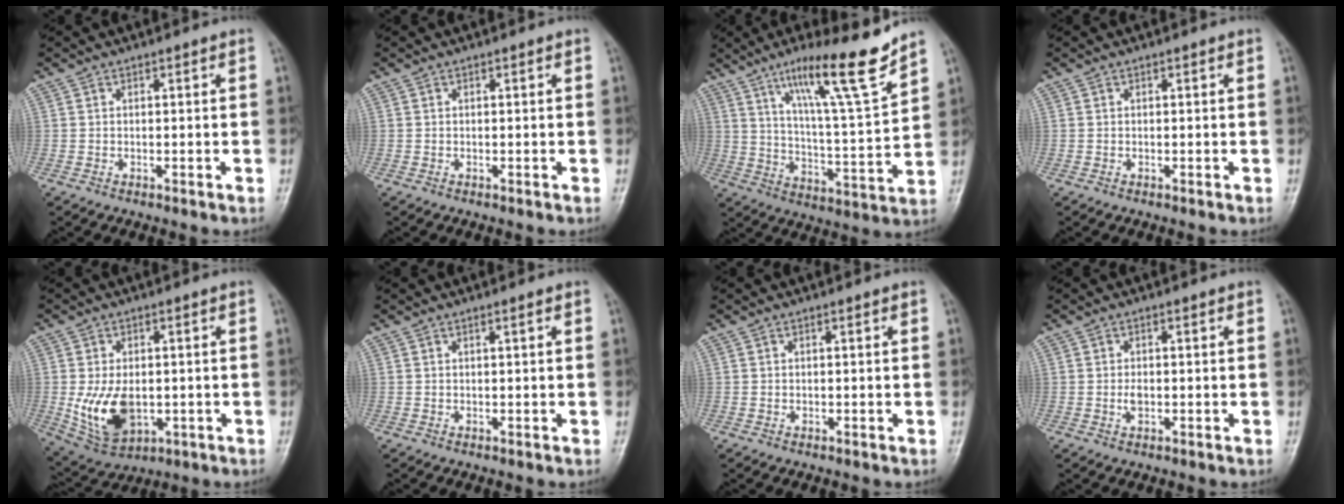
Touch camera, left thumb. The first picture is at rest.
{"total": 0.0}
{"total": 16.6, "force": [11.5, 1.0, 12.0], "torque": [-0.180, -0.069, 0.189]}
{"total": 0.0}
{"total": 10.7, "force": [-1.3, 6.7, 8.2], "torque": [-0.140, -0.009, -0.005]}
{"total": 0.6, "force": [0.3, -0.1, 0.5], "torque": [-0.011, -0.001, 0.007]}
{"total": 0.0}
{"total": 1.7, "force": [-0.2, 1.0, 1.4], "torque": [-0.025, -0.001, -0.004]}